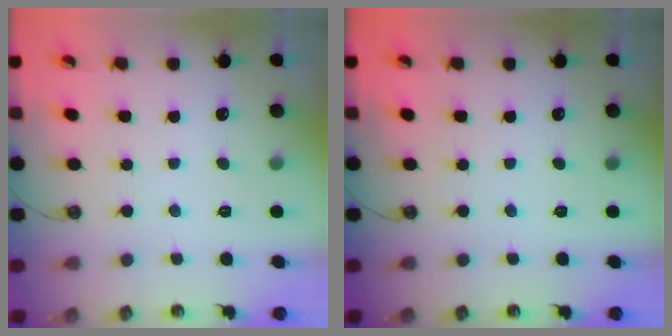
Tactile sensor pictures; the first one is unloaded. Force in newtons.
{"total": 0.0}